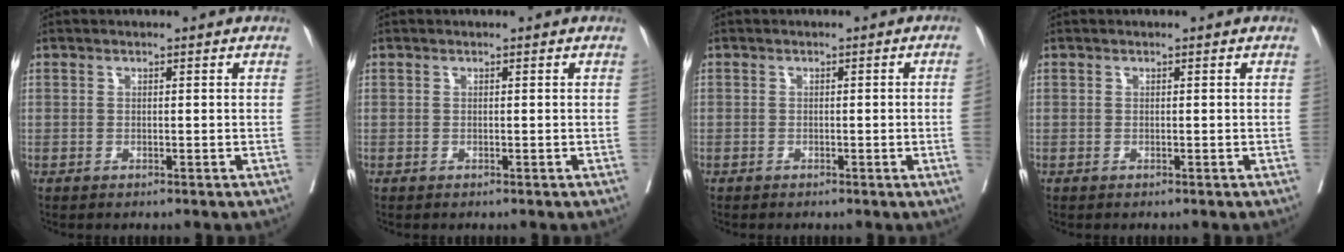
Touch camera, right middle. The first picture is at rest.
{"total": 0.0}
{"total": 1.9, "force": [-0.3, -0.6, 1.8], "torque": [-0.022, 0.000, -0.003]}
{"total": 0.0}